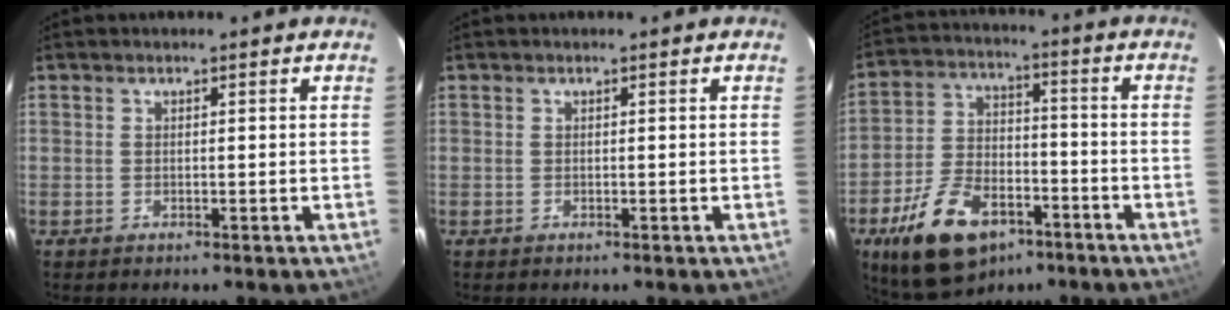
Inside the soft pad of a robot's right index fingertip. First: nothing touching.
{"total": 0.0}
{"total": 17.6, "force": [-10.2, 9.8, 10.5], "torque": [-0.224, 0.000, -0.168]}